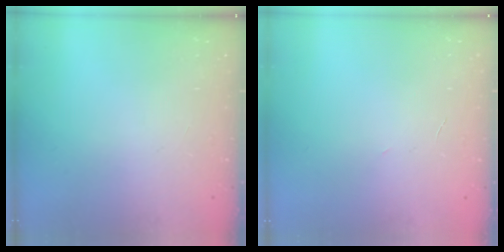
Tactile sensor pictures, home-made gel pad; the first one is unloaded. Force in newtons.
{"total": 1.8, "press": 1.7, "slide": 0.5}